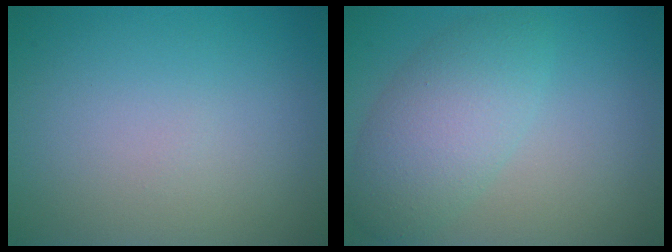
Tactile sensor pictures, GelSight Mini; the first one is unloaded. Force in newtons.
{"total": 4.8, "press": 4.8, "slide": 0.1}